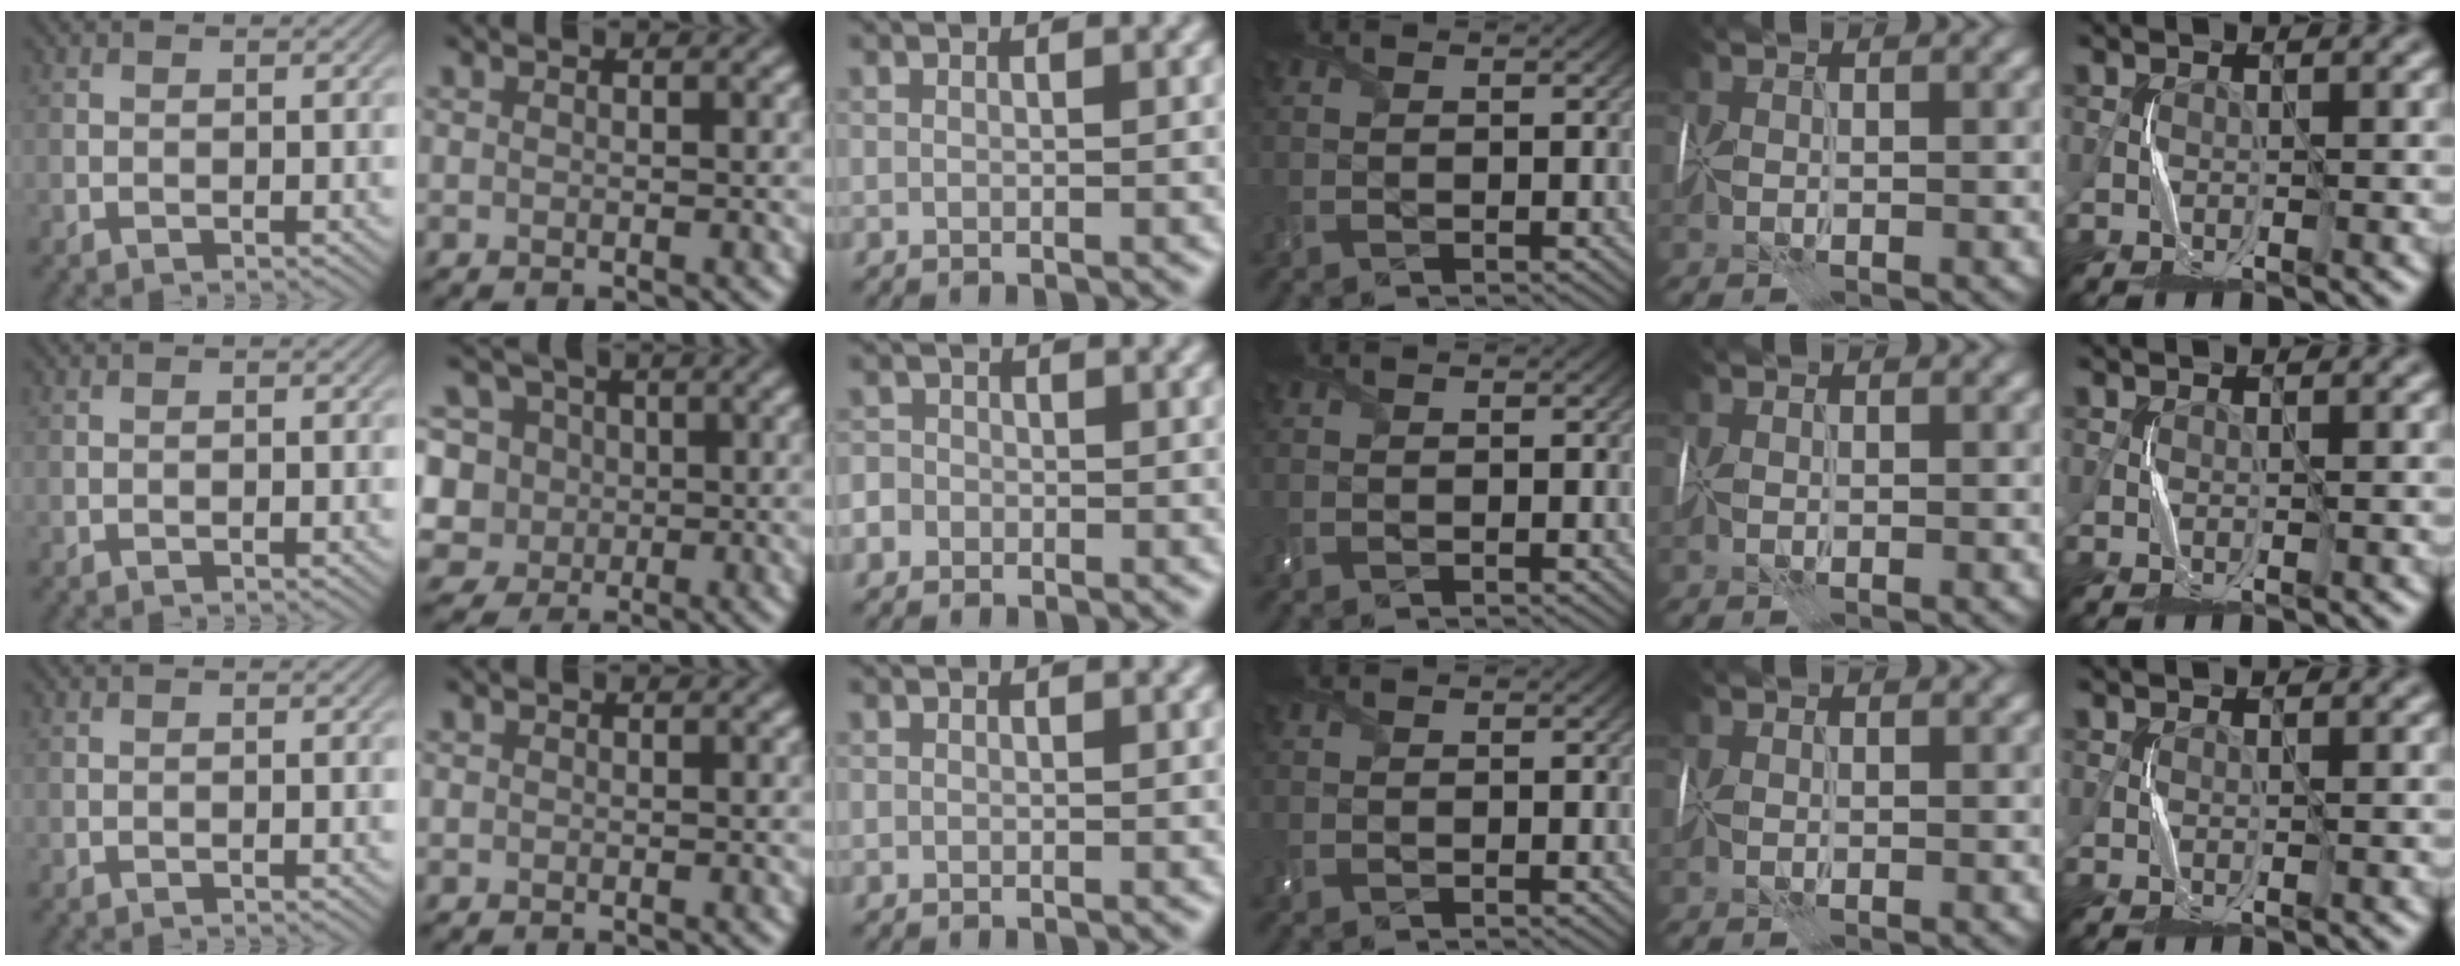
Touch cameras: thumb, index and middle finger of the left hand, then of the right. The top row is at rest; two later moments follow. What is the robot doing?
{"motion": "wrap", "object": "felt sheet"}